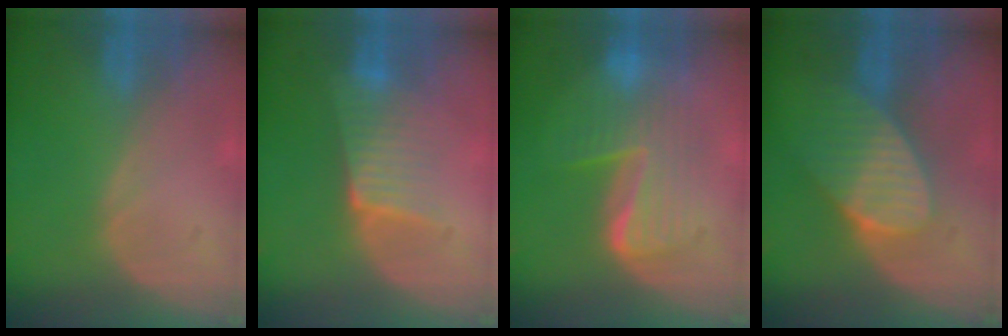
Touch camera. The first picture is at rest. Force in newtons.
{"total": 6.5, "press": 5.8, "slide": 2.9}
{"total": 7.6, "press": 7.6, "slide": 0.3}
{"total": 7.5, "press": 7.1, "slide": 2.3}